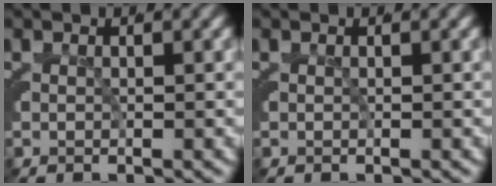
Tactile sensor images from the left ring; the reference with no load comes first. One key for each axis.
{"total": 0.0}